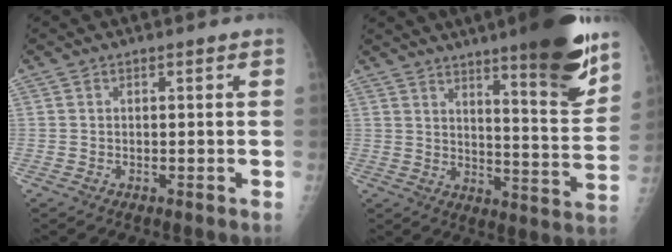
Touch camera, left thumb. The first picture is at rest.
{"total": 17.6, "force": [12.0, 2.4, 12.6], "torque": [-0.147, -0.077, 0.174]}